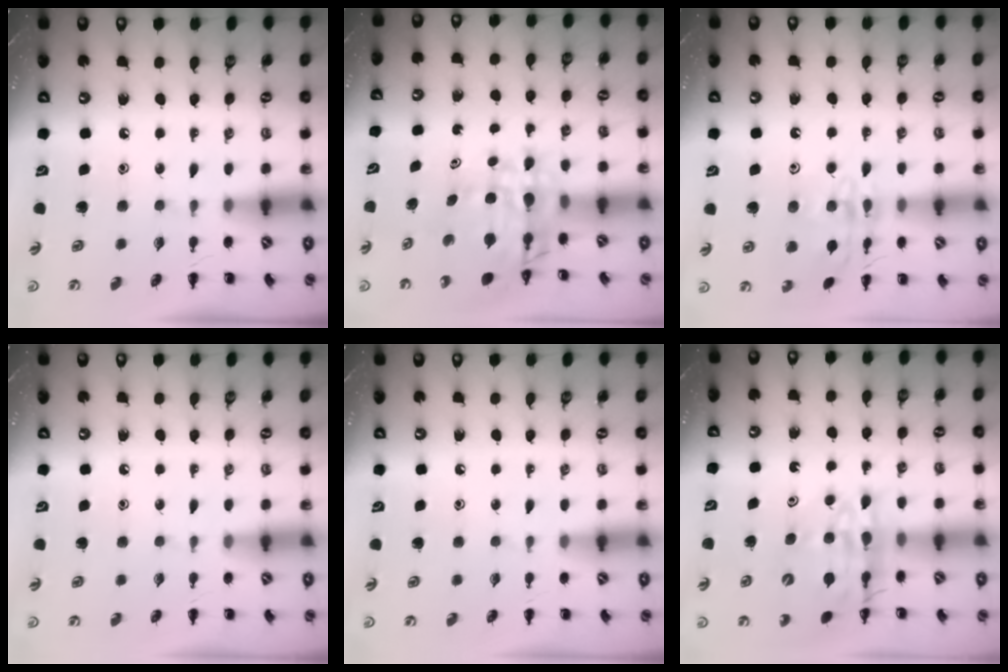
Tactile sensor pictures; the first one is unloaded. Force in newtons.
{"total": 9.2, "press": 8.6, "slide": 3.4}
{"total": 14.3, "press": 14.2, "slide": 0.9}
{"total": 0.0}
{"total": 0.0}
{"total": 15.5, "press": 15.0, "slide": 3.8}